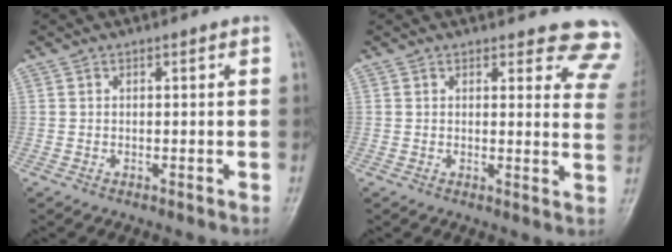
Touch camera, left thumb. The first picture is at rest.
{"total": 10.5, "force": [9.8, 3.3, 2.2], "torque": [0.032, -0.067, 0.075]}